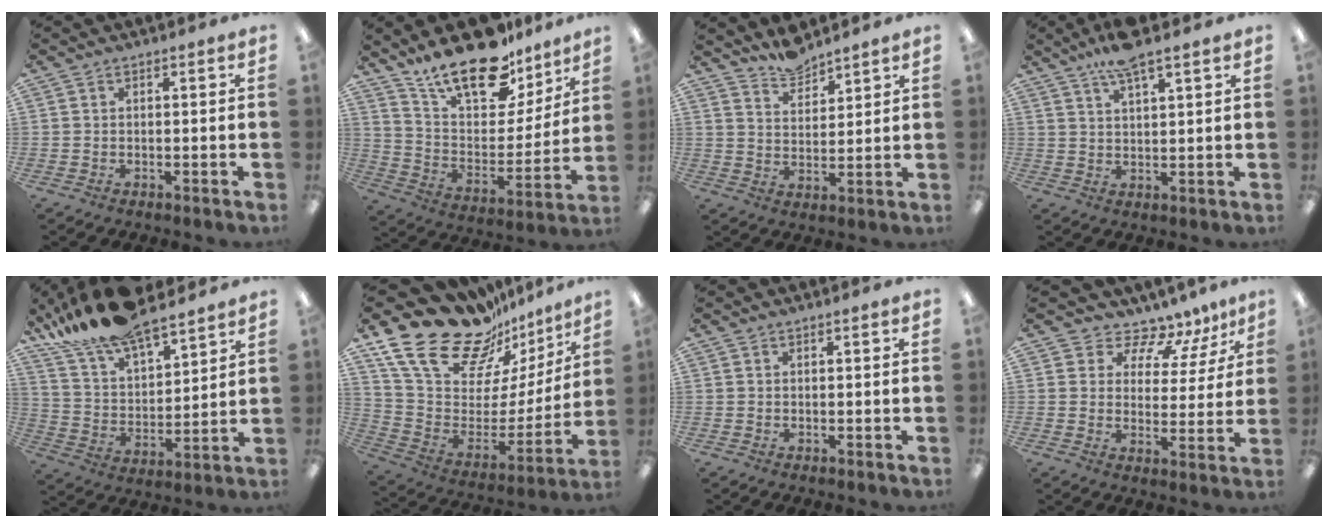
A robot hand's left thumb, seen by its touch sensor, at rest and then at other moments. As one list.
[{"total": 21.5, "force": [16.2, 9.3, 10.6], "torque": [-0.182, -0.106, 0.287]}, {"total": 6.1, "force": [5.9, 1.6, 0.7], "torque": [-0.014, -0.038, 0.110]}, {"total": 7.1, "force": [5.3, 1.2, 4.5], "torque": [-0.093, -0.013, 0.092]}, {"total": 18.3, "force": [15.5, 5.5, 7.9], "torque": [-0.167, -0.092, 0.280]}, {"total": 24.9, "force": [18.1, 12.2, 11.9], "torque": [-0.199, -0.128, 0.333]}, {"total": 0.0}, {"total": 8.5, "force": [6.8, 4.4, 2.5], "torque": [-0.045, -0.057, 0.122]}]